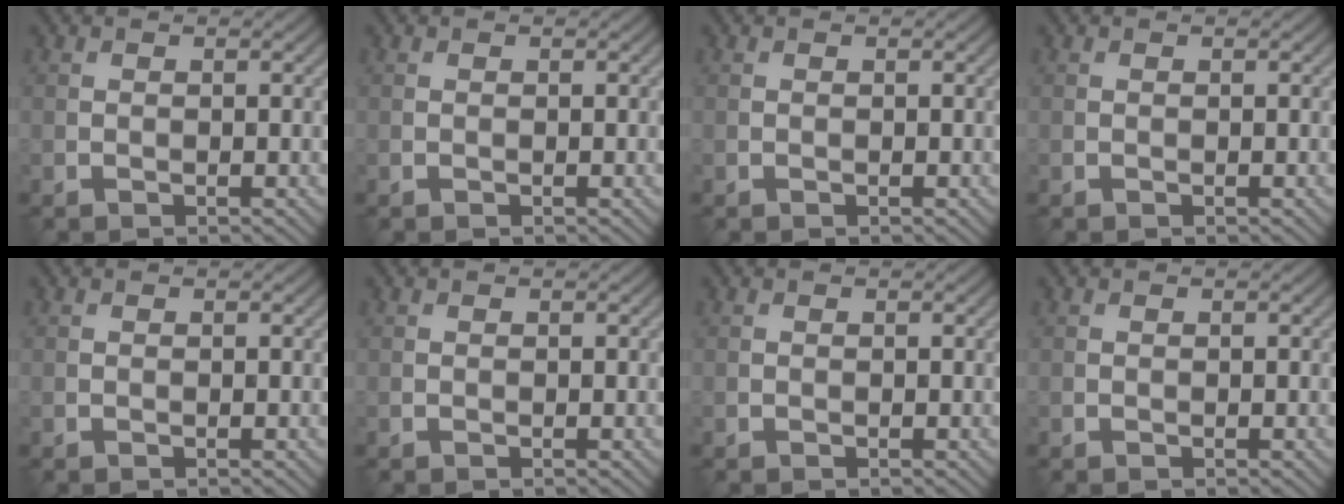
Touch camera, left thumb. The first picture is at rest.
{"total": 0.0}
{"total": 0.0}
{"total": 0.0}
{"total": 0.0}
{"total": 0.0}
{"total": 0.0}
{"total": 0.0}